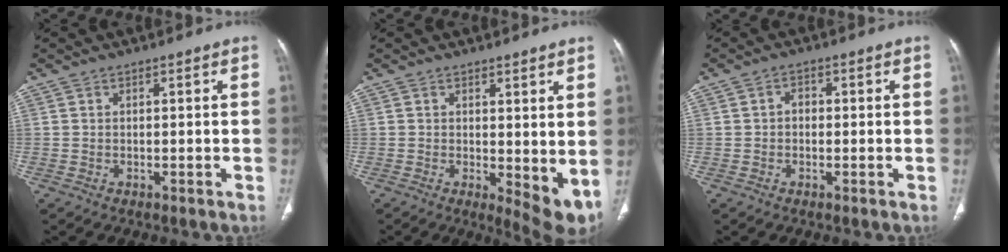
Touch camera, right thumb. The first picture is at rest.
{"total": 7.1, "force": [0.7, 2.9, 6.4], "torque": [-0.078, -0.020, 0.017]}
{"total": 1.8, "force": [-0.2, 1.5, 1.0], "torque": [-0.002, 0.009, -0.009]}